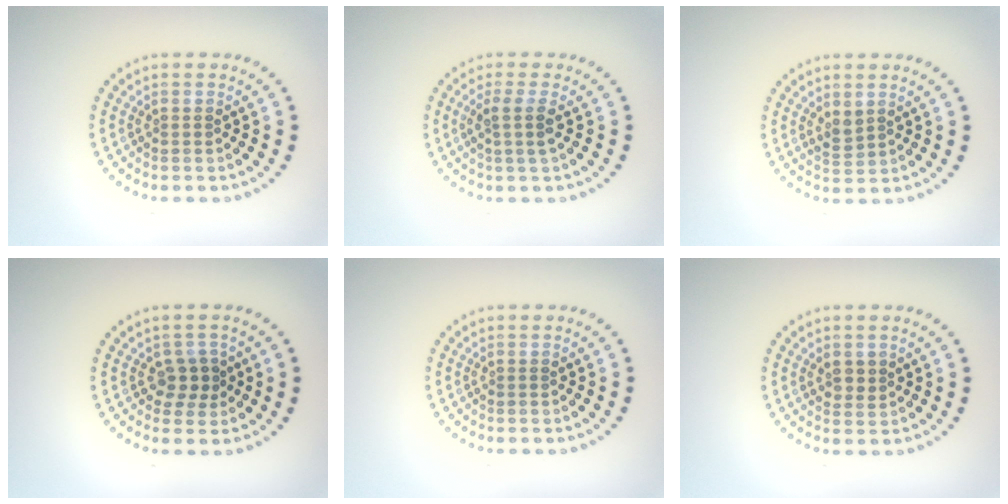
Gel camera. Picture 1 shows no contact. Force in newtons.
{"total": 1.9, "press": 1.6, "slide": 1.1}
{"total": 1.4, "press": 1.3, "slide": 0.5}
{"total": 2.2, "press": 2.0, "slide": 0.9}
{"total": 0.0}
{"total": 1.5, "press": 1.4, "slide": 0.4}